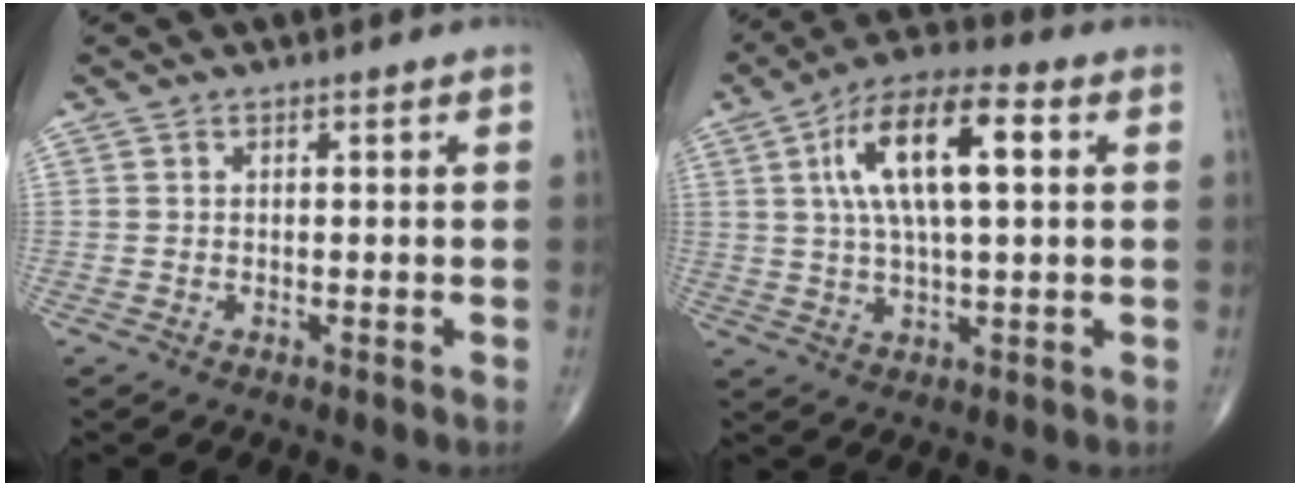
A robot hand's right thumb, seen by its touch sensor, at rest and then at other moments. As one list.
[{"total": 15.3, "force": [3.8, 5.7, 13.7], "torque": [-0.246, 0.017, 0.060]}]